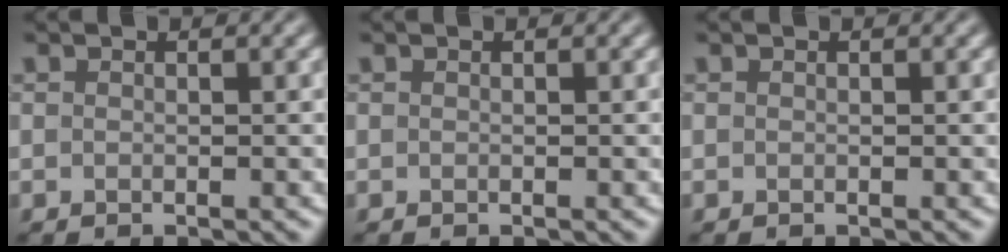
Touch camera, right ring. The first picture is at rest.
{"total": 0.0}
{"total": 0.0}